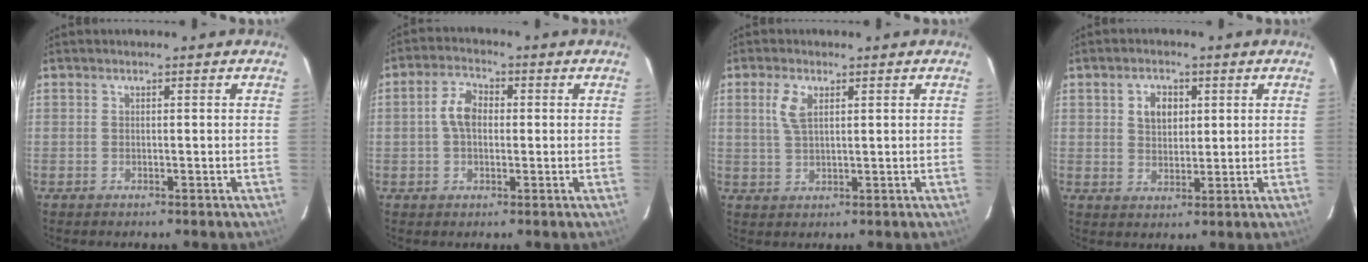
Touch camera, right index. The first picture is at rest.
{"total": 5.4, "force": [0.3, 3.5, 4.1], "torque": [-0.083, 0.016, 0.006]}
{"total": 4.3, "force": [1.7, 1.9, 3.4], "torque": [-0.073, 0.004, 0.035]}
{"total": 4.8, "force": [1.7, 3.4, 3.0], "torque": [-0.046, 0.010, 0.034]}